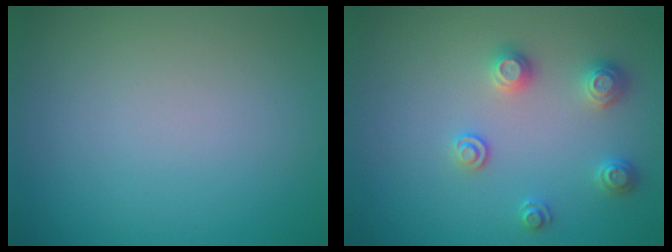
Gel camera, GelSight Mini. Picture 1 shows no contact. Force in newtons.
{"total": 2.5, "press": 2.5, "slide": 0.3}